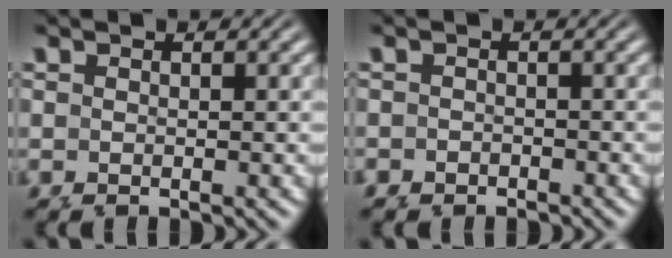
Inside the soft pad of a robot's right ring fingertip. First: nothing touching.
{"total": 1.0, "force": [-0.8, 0.1, -0.7], "torque": [0.017, -0.001, -0.013]}